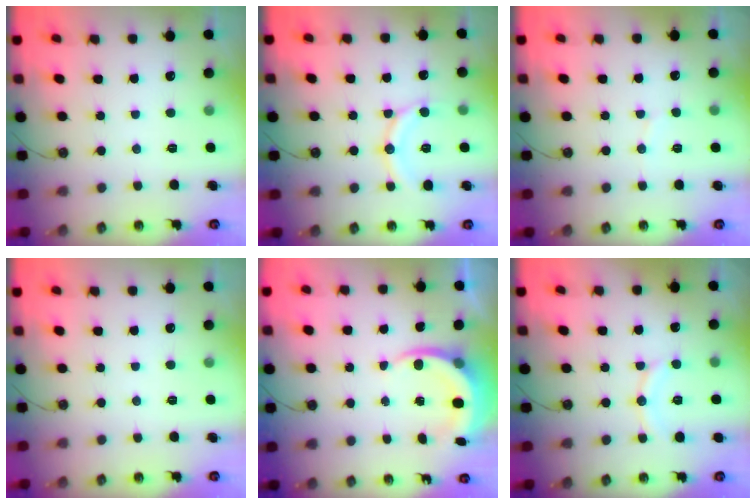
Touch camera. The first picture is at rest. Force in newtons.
{"total": 12.9, "press": 12.9, "slide": 1.0}
{"total": 4.6, "press": 4.5, "slide": 0.6}
{"total": 0.0}
{"total": 6.2, "press": 6.2, "slide": 0.7}
{"total": 9.6, "press": 9.5, "slide": 1.0}